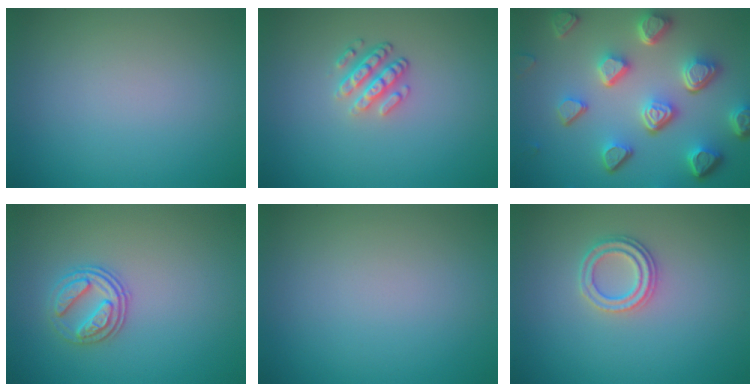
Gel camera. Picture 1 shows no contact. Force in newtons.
{"total": 2.8, "press": 2.3, "slide": 1.5}
{"total": 7.6, "press": 5.6, "slide": 5.2}
{"total": 2.8, "press": 2.6, "slide": 1.2}
{"total": 0.0}
{"total": 2.3, "press": 2.1, "slide": 0.8}